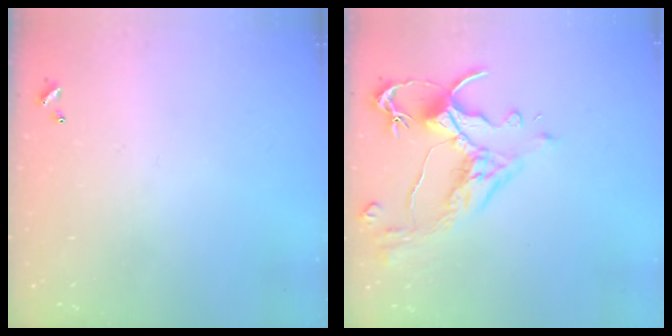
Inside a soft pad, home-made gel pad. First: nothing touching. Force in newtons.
{"total": 3.5, "press": 3.2, "slide": 1.5}